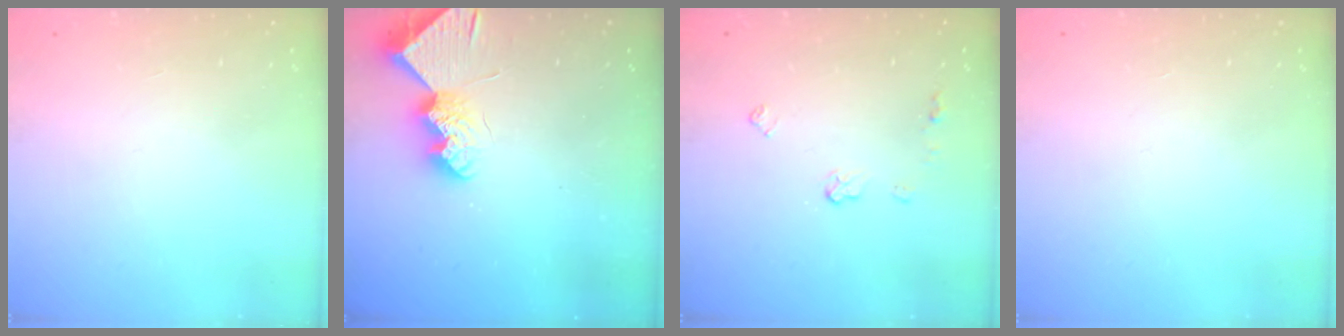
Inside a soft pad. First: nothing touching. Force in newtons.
{"total": 9.9, "press": 9.9, "slide": 0.4}
{"total": 4.0, "press": 4.0, "slide": 0.7}
{"total": 0.0}